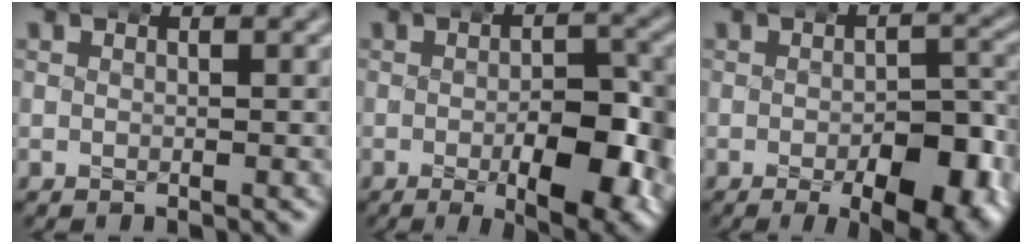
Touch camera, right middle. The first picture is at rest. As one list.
[{"total": 10.1, "force": [-2.6, 4.4, 8.7], "torque": [-0.114, -0.022, -0.027]}, {"total": 8.1, "force": [-3.0, 3.5, 6.7], "torque": [-0.084, -0.015, -0.039]}]